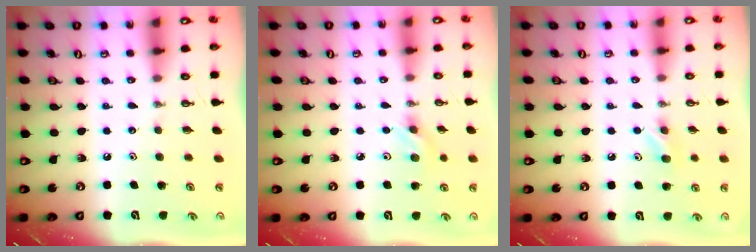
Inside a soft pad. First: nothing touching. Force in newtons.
{"total": 7.9, "press": 5.9, "slide": 5.3}
{"total": 4.9, "press": 4.8, "slide": 0.7}